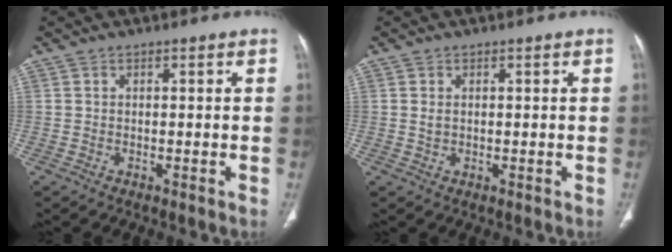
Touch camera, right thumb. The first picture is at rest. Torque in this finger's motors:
{"motor_torque": [-0.23, 0.05, -0.03, 0.40, -0.01]}